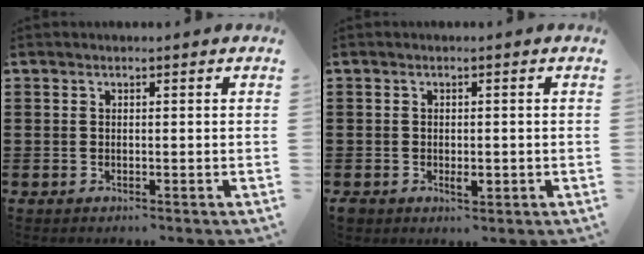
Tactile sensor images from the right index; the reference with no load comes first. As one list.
[{"total": 1.8, "force": [-0.6, 1.1, 1.3], "torque": [-0.026, 0.000, -0.012]}]